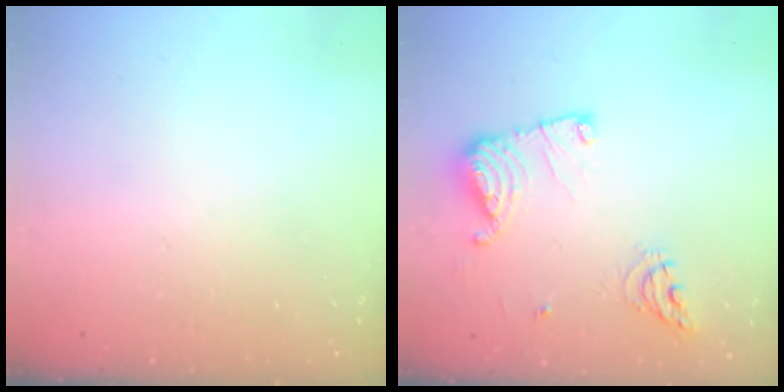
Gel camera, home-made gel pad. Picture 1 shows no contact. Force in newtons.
{"total": 13.5, "press": 13.4, "slide": 1.2}